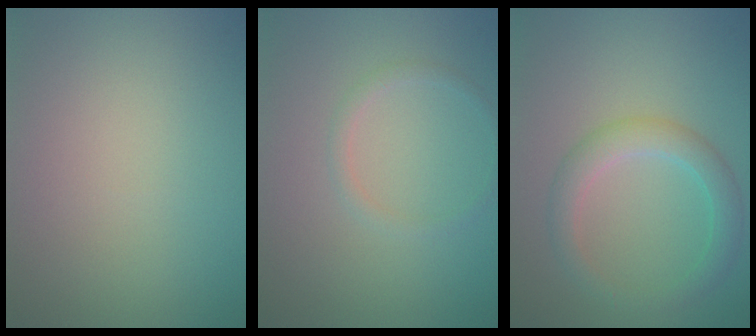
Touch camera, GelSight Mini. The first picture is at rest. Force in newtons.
{"total": 1.0, "press": 1.0, "slide": 0.1}
{"total": 3.1, "press": 3.1, "slide": 0.0}